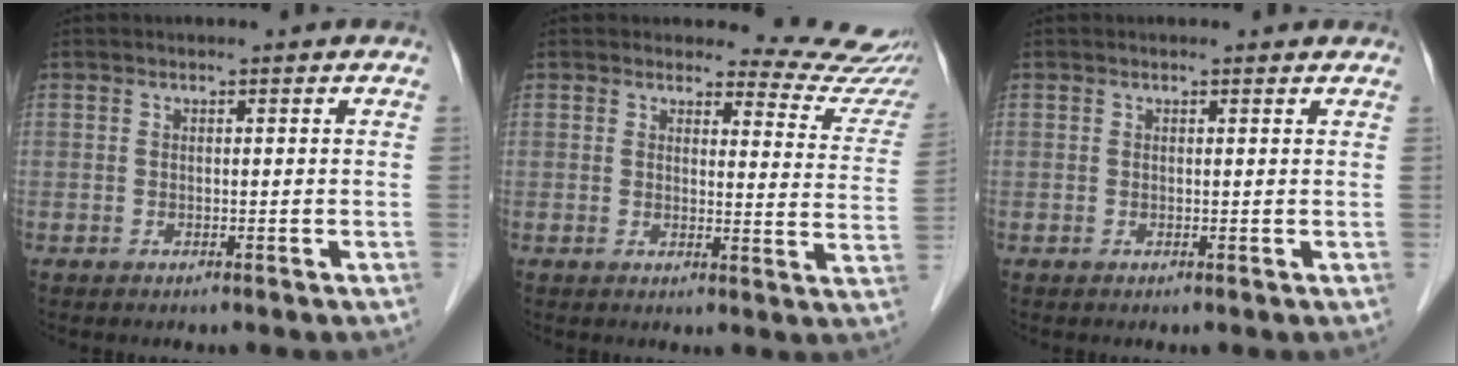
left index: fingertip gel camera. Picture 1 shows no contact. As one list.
[{"total": 11.5, "force": [11.2, 2.5, 0.8], "torque": [0.025, -0.077, 0.089]}, {"total": 1.3, "force": [1.2, 0.3, 0.3], "torque": [-0.014, 0.002, 0.010]}]